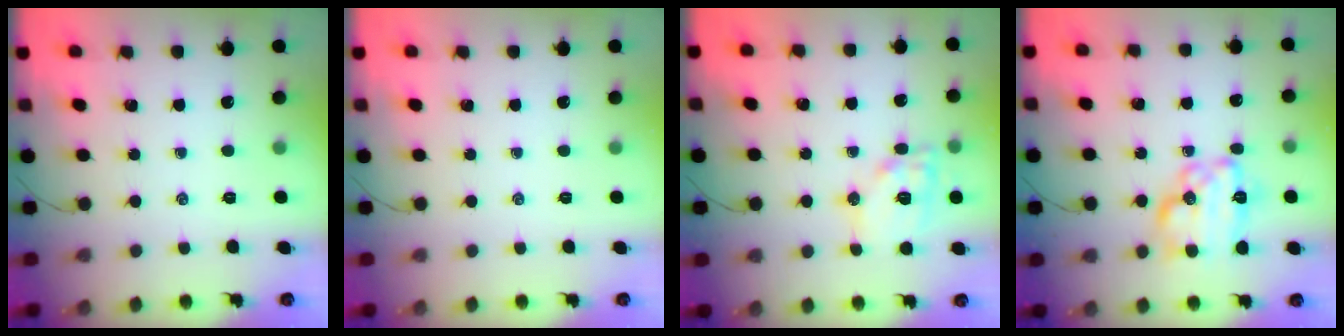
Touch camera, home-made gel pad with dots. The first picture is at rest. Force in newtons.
{"total": 0.0}
{"total": 12.2, "press": 12.1, "slide": 1.2}
{"total": 15.6, "press": 15.6, "slide": 1.0}